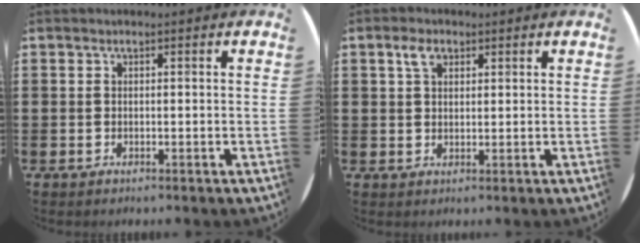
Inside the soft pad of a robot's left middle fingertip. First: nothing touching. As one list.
[{"total": 2.8, "force": [1.6, 1.7, 1.5], "torque": [-0.027, 0.003, 0.029]}]